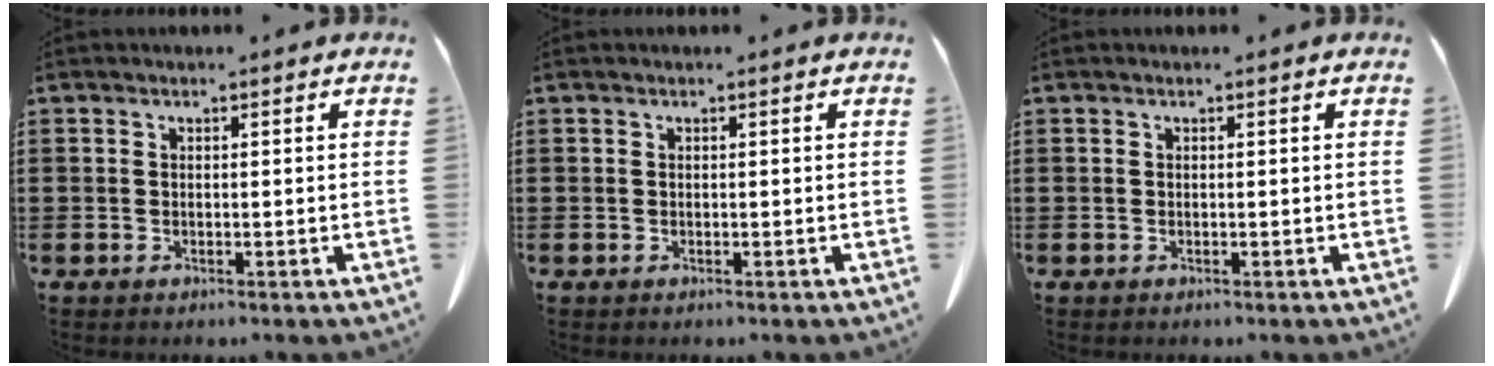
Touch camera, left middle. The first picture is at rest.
{"total": 0.0}
{"total": 0.0}